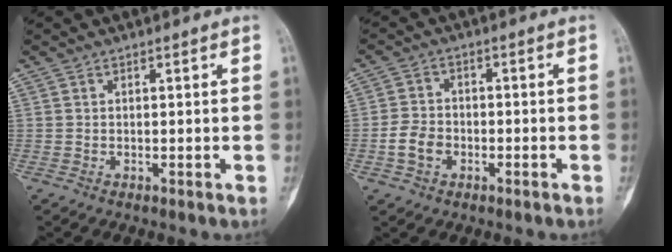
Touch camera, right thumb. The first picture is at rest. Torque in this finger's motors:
{"motor_torque": [0.79, 0.56, 0.90, -0.14, 0.24]}